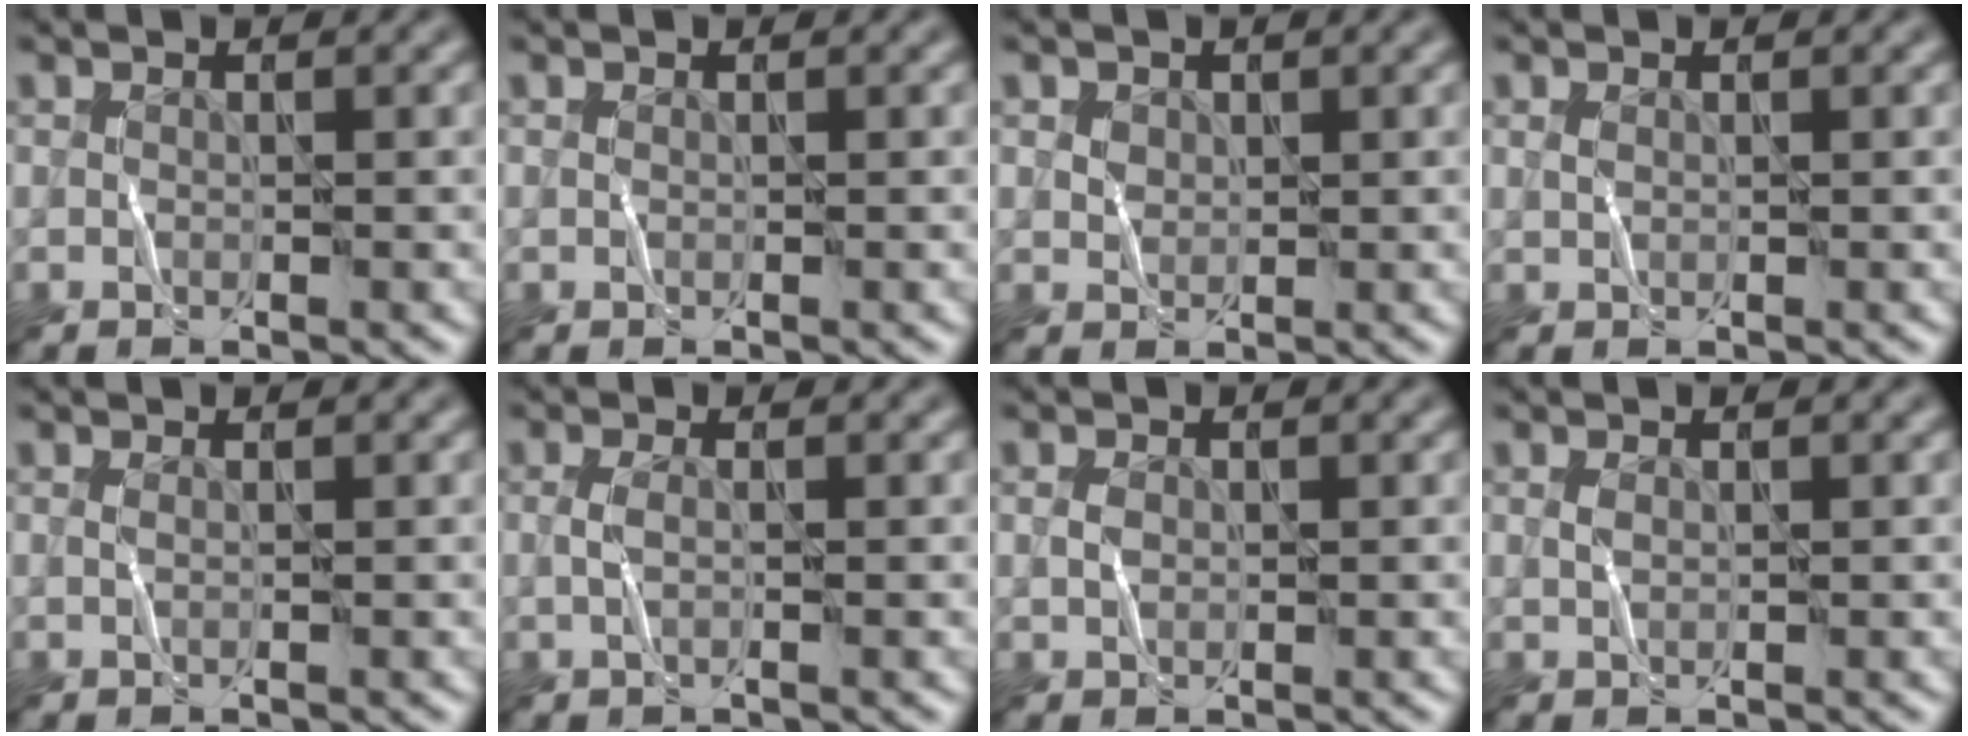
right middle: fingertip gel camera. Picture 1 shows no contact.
{"total": 0.0}
{"total": 0.5, "force": [0.2, 0.3, -0.3], "torque": [-0.009, 0.003, 0.016]}
{"total": 0.0}
{"total": 0.0}
{"total": 0.7, "force": [-0.3, -0.2, 0.6], "torque": [-0.036, 0.004, 0.004]}
{"total": 0.0}
{"total": 0.0}